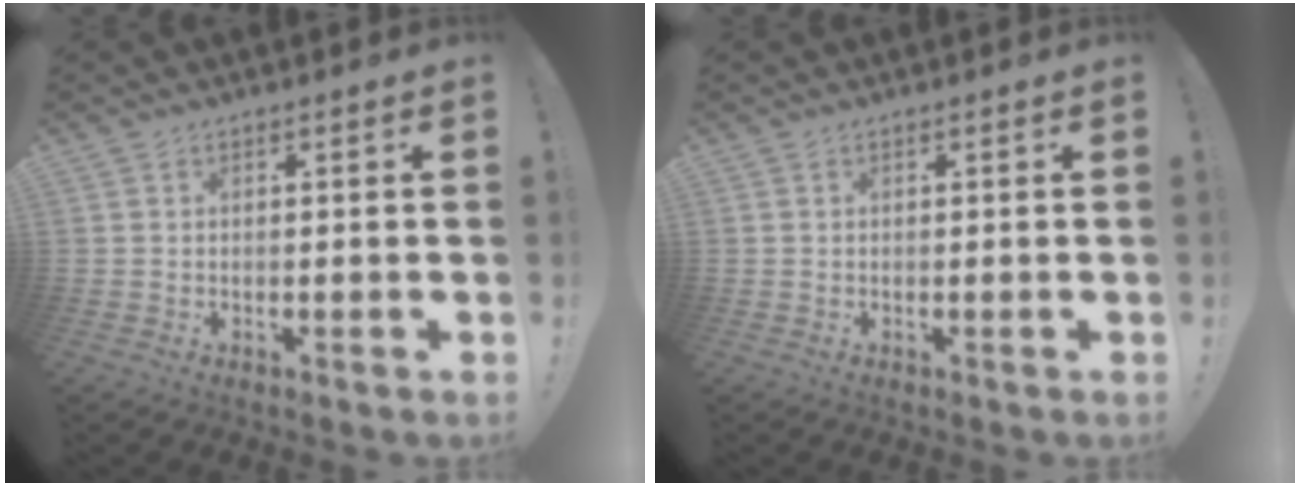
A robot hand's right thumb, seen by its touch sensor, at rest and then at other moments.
{"total": 0.0}